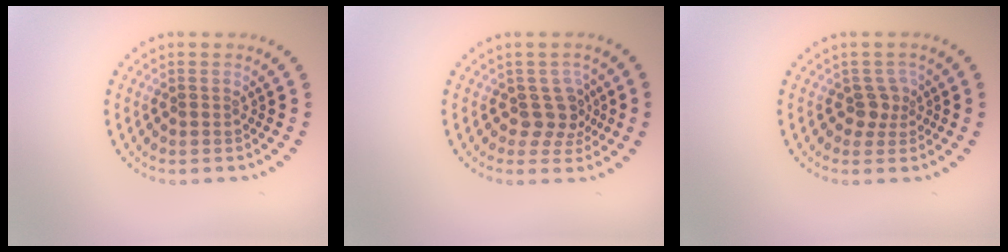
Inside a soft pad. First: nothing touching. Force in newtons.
{"total": 2.6, "press": 2.0, "slide": 1.5}
{"total": 1.9, "press": 1.4, "slide": 1.3}